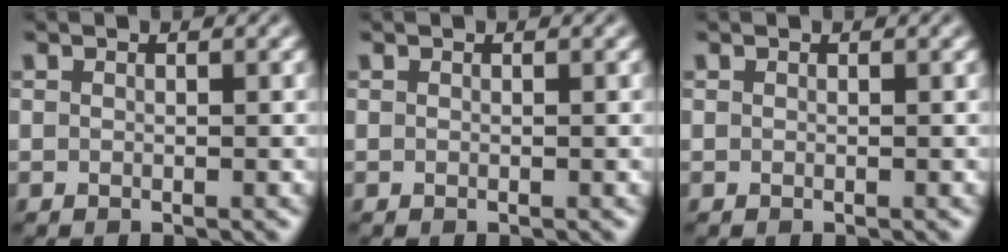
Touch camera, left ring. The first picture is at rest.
{"total": 0.0}
{"total": 0.0}